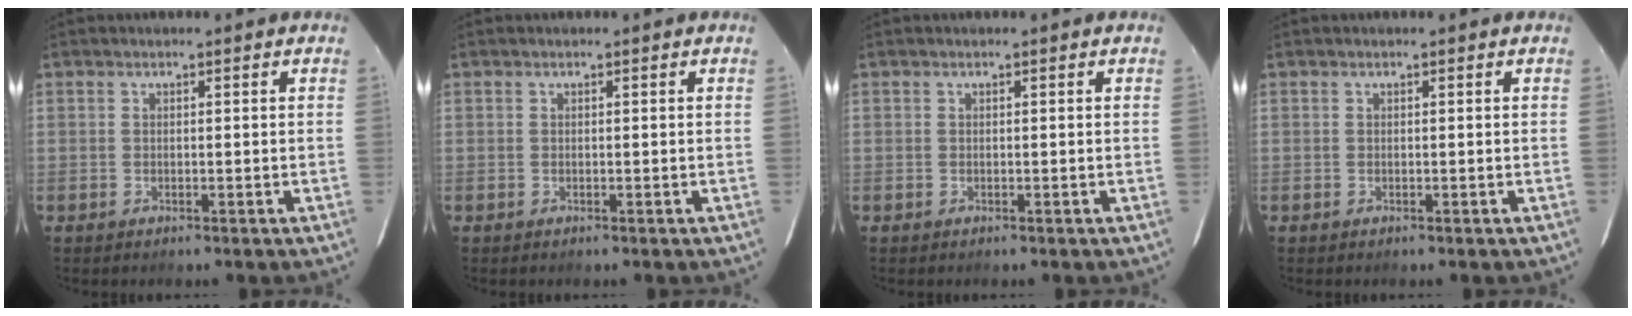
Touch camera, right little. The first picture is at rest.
{"total": 0.0}
{"total": 0.0}
{"total": 0.0}